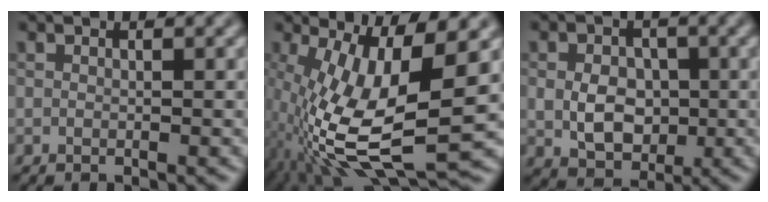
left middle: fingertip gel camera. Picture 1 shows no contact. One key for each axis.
{"total": 12.4, "fx": -2.2, "fy": 4.0, "fz": 11.5, "tx": -0.238, "ty": -0.010, "tz": -0.035}
{"total": 4.4, "fx": -0.3, "fy": 3.4, "fz": 2.9, "tx": -0.052, "ty": -0.004, "tz": -0.003}